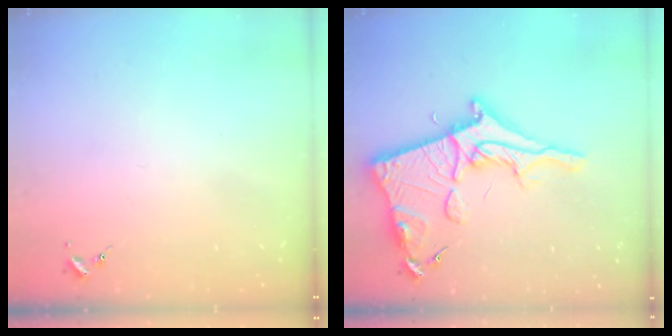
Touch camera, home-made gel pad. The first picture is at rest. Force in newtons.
{"total": 19.1, "press": 19.1, "slide": 1.4}